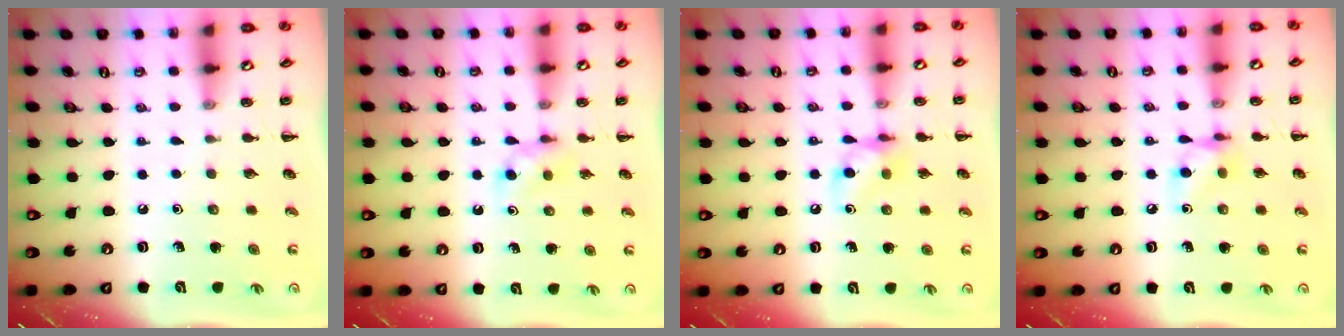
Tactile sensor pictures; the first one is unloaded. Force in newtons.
{"total": 3.3, "press": 3.1, "slide": 1.1}
{"total": 8.7, "press": 8.6, "slide": 1.0}
{"total": 7.1, "press": 7.1, "slide": 0.2}